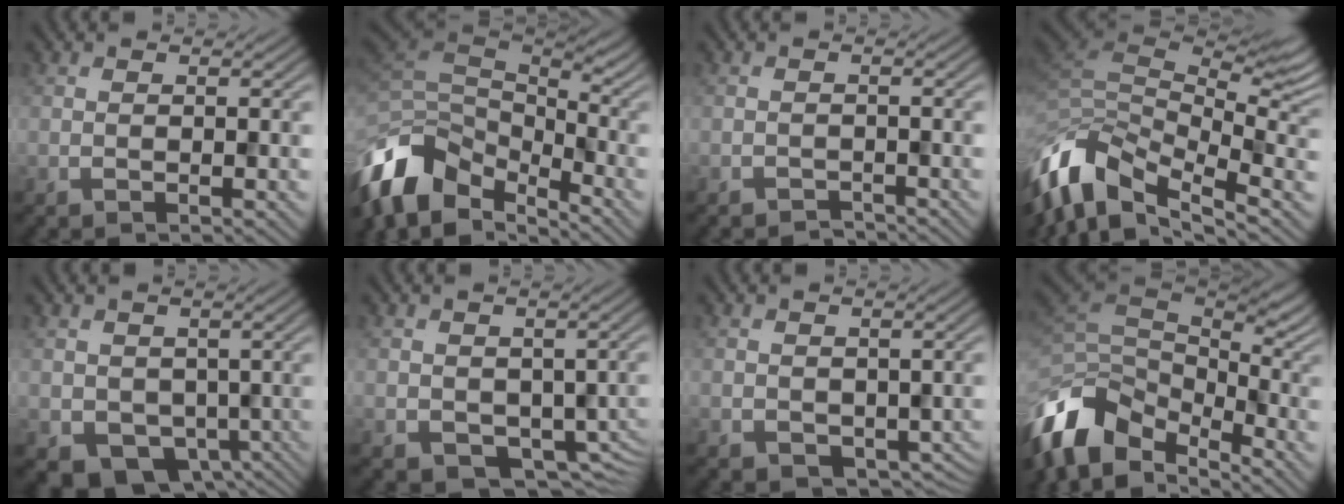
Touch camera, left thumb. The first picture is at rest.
{"total": 11.6, "force": [-5.5, 7.6, 6.9], "torque": [-0.194, -0.017, -0.097]}
{"total": 1.3, "force": [-1.2, 0.1, -0.5], "torque": [0.017, -0.001, -0.023]}
{"total": 13.1, "force": [-1.1, 7.3, 10.9], "torque": [-0.264, -0.022, 0.002]}
{"total": 5.1, "force": [-1.0, 4.3, 2.4], "torque": [-0.049, -0.031, -0.007]}
{"total": 4.7, "force": [-1.2, 3.5, 2.9], "torque": [-0.050, -0.032, -0.001]}
{"total": 2.3, "force": [-0.3, 1.9, 1.2], "torque": [-0.020, -0.019, 0.009]}
{"total": 12.4, "force": [-5.2, 8.0, 8.0], "torque": [-0.217, -0.020, -0.088]}